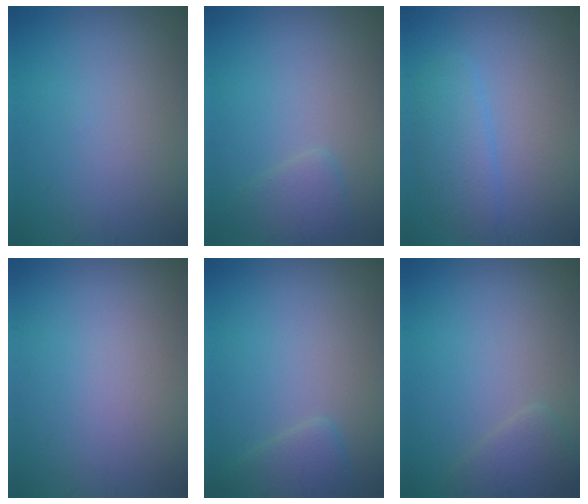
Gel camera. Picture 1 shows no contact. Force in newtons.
{"total": 1.9, "press": 1.9, "slide": 0.2}
{"total": 2.7, "press": 2.7, "slide": 0.2}
{"total": 0.0}
{"total": 2.1, "press": 2.1, "slide": 0.2}
{"total": 1.9, "press": 1.9, "slide": 0.2}